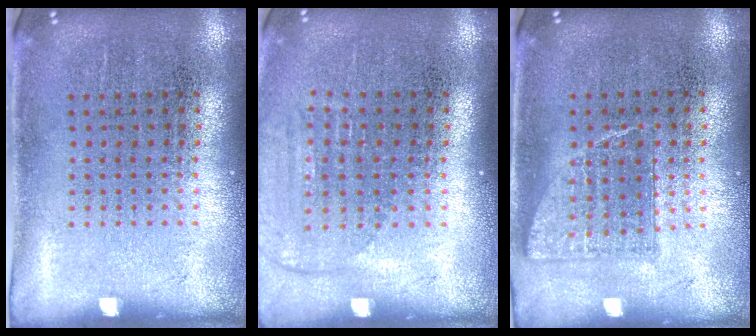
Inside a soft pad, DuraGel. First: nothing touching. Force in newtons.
{"total": 1.3, "press": 1.2, "slide": 0.6}
{"total": 0.7, "press": 0.6, "slide": 0.3}